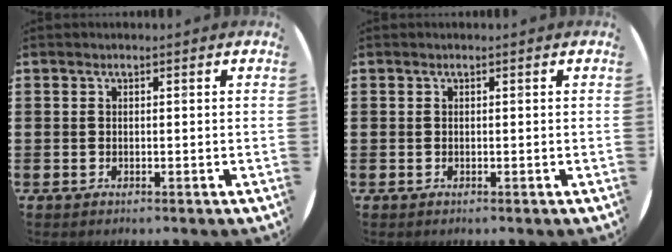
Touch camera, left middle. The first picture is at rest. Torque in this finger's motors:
{"motor_torque": [0.00, 0.00, 0.00, -0.01]}